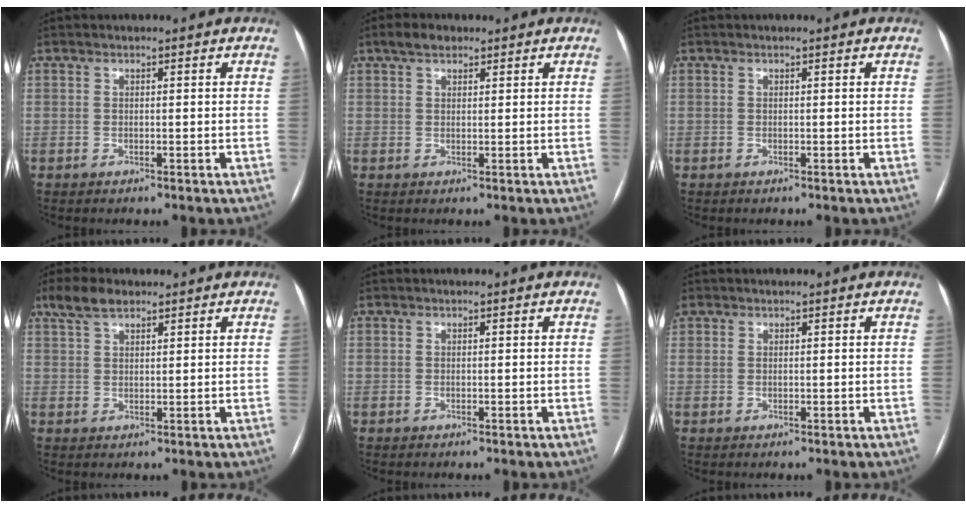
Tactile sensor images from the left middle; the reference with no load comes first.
{"total": 3.0, "force": [2.1, 1.5, 1.5], "torque": [-0.031, 0.014, 0.036]}
{"total": 0.0}
{"total": 4.7, "force": [3.4, 1.8, 2.7], "torque": [-0.063, 0.020, 0.070]}
{"total": 2.9, "force": [-1.4, -2.3, -1.1], "torque": [0.024, -0.014, -0.023]}
{"total": 1.8, "force": [-0.8, -1.5, -0.8], "torque": [0.015, -0.005, -0.008]}